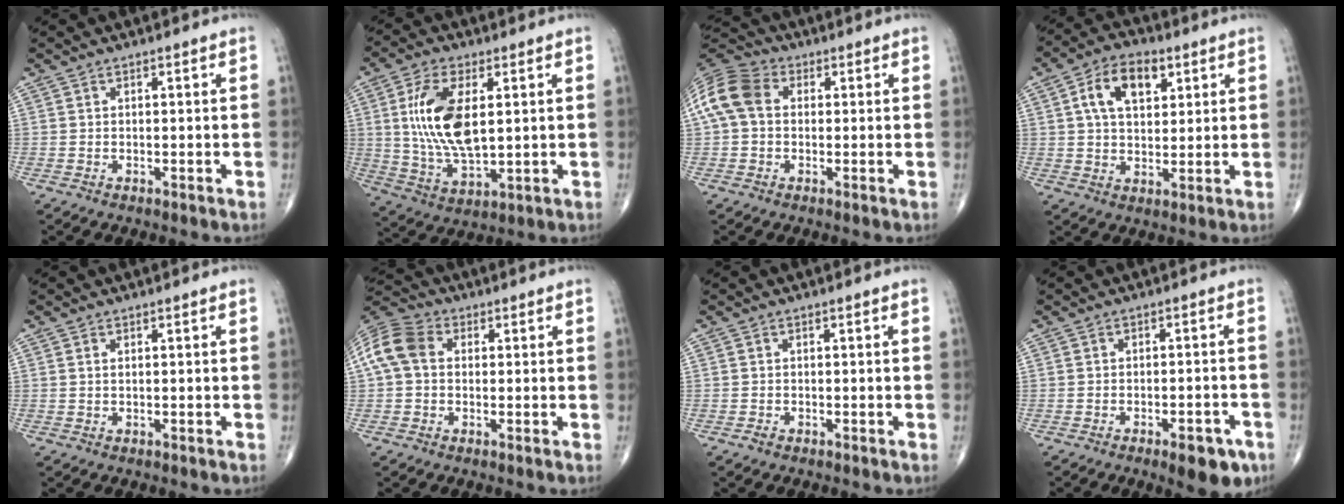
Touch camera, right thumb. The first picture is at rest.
{"total": 14.4, "force": [2.7, 6.8, 12.4], "torque": [-0.245, -0.016, 0.059]}
{"total": 10.4, "force": [1.3, 7.6, 6.9], "torque": [-0.146, 0.032, 0.016]}
{"total": 10.2, "force": [3.6, 6.1, 7.4], "torque": [-0.109, 0.001, 0.058]}
{"total": 0.5, "force": [0.2, 0.2, 0.4], "torque": [-0.014, 0.002, 0.005]}
{"total": 9.0, "force": [1.1, 6.7, 6.0], "torque": [-0.127, 0.032, 0.012]}
{"total": 0.7, "force": [-0.5, 0.5, 0.2], "torque": [-0.002, 0.001, -0.011]}
{"total": 6.8, "force": [-3.9, 2.6, 4.9], "torque": [-0.047, 0.014, -0.046]}